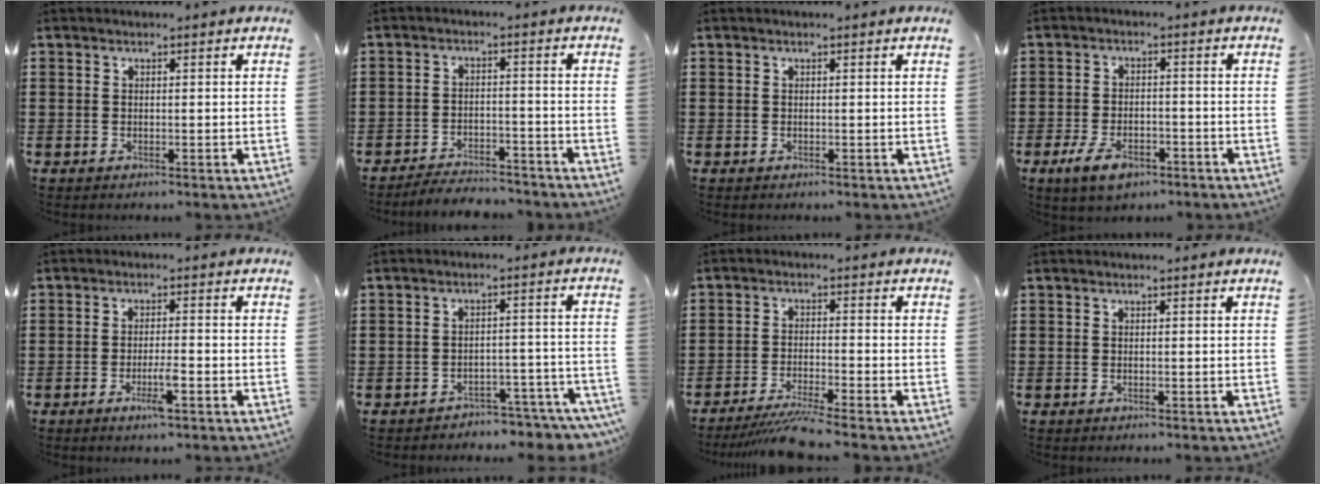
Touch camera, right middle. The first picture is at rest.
{"total": 3.8, "force": [-3.8, 0.3, 0.3], "torque": [-0.010, 0.004, -0.080]}
{"total": 0.0}
{"total": 4.8, "force": [-3.0, 2.2, 3.1], "torque": [-0.064, 0.004, -0.057]}
{"total": 3.8, "force": [-1.8, 0.6, 3.3], "torque": [-0.060, -0.002, -0.034]}
{"total": 3.4, "force": [-3.4, 0.2, 0.6], "torque": [-0.014, 0.005, -0.068]}
{"total": 4.8, "force": [-4.2, -0.4, 2.3], "torque": [-0.045, -0.016, -0.079]}
{"total": 0.0}